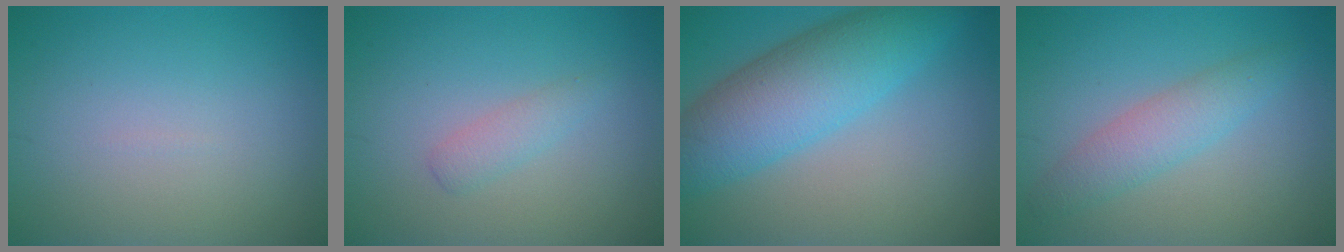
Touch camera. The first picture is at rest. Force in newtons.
{"total": 1.5, "press": 1.5, "slide": 0.1}
{"total": 8.0, "press": 8.0, "slide": 0.2}
{"total": 3.1, "press": 3.1, "slide": 0.2}